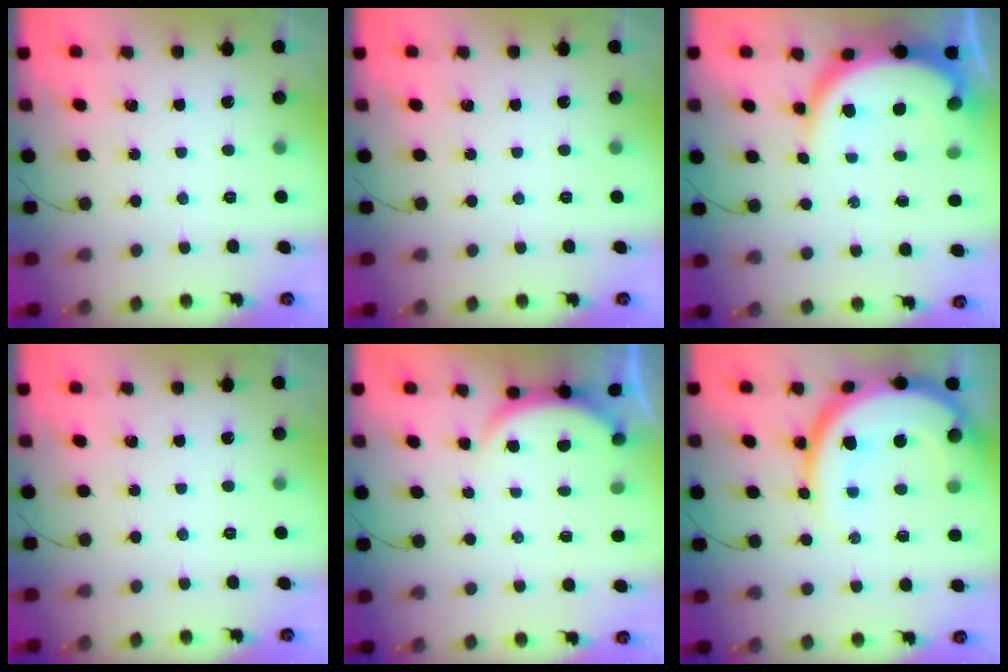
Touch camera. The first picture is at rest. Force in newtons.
{"total": 0.0}
{"total": 10.5, "press": 10.5, "slide": 1.2}
{"total": 0.0}
{"total": 2.9, "press": 2.8, "slide": 0.6}
{"total": 18.7, "press": 18.6, "slide": 1.5}